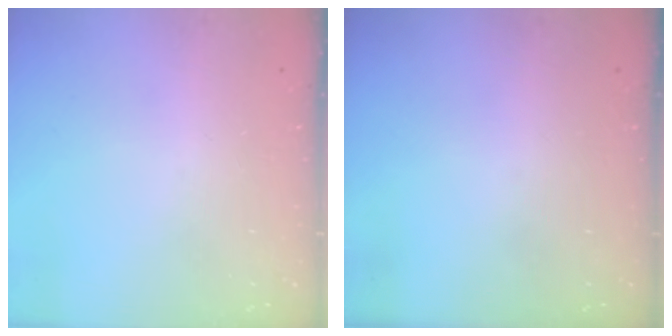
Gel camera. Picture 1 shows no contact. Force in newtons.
{"total": 0.0}